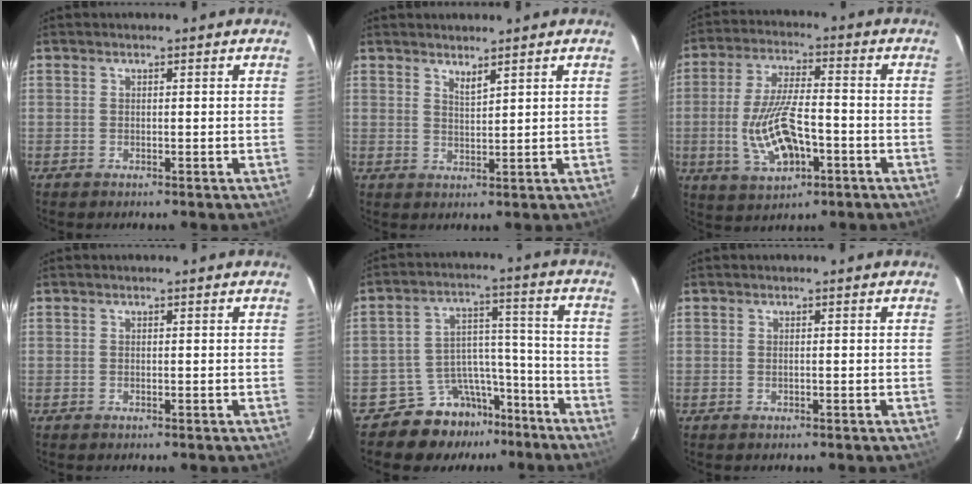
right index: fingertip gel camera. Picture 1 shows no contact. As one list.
[{"total": 2.1, "force": [1.8, 0.2, 1.0], "torque": [-0.018, -0.002, 0.031]}, {"total": 12.7, "force": [-3.6, 5.1, 11.0], "torque": [-0.230, -0.004, -0.057]}, {"total": 0.0}, {"total": 10.5, "force": [-8.6, 5.9, 1.1], "torque": [-0.019, 0.058, -0.132]}, {"total": 0.0}]